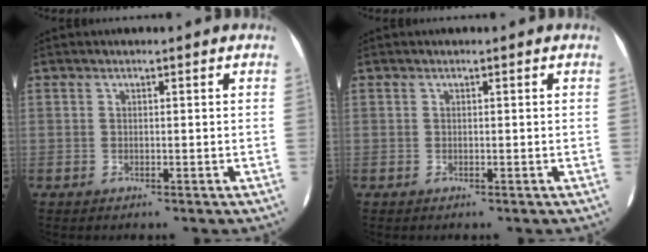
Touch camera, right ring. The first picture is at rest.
{"total": 0.0}